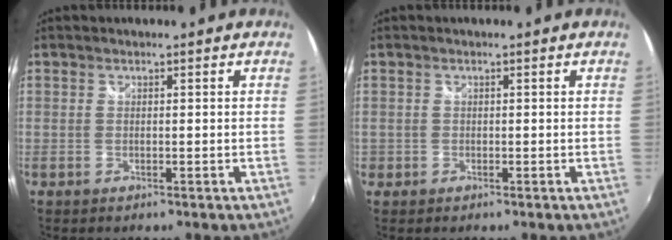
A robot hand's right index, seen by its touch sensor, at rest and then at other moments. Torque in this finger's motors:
{"motor_torque": [-1.32, 0.22, -1.05, -0.21]}